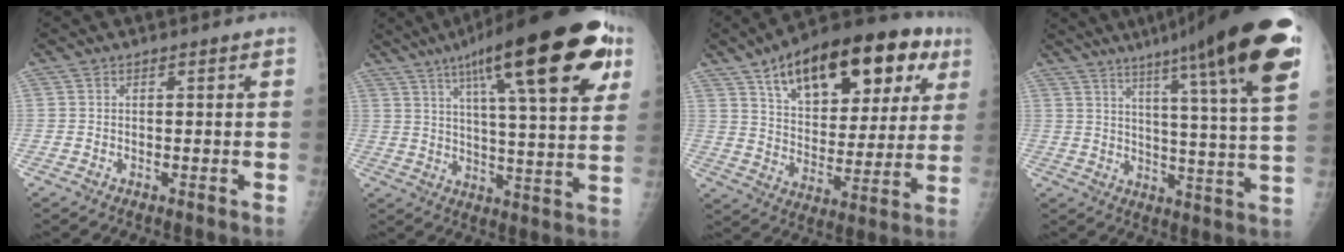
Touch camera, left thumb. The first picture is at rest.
{"total": 27.3, "force": [13.3, 6.6, 22.9], "torque": [-0.327, -0.012, 0.195]}
{"total": 27.1, "force": [13.4, 13.2, 19.4], "torque": [-0.253, -0.002, 0.205]}
{"total": 25.2, "force": [15.2, 1.9, 20.0], "torque": [-0.276, -0.049, 0.205]}